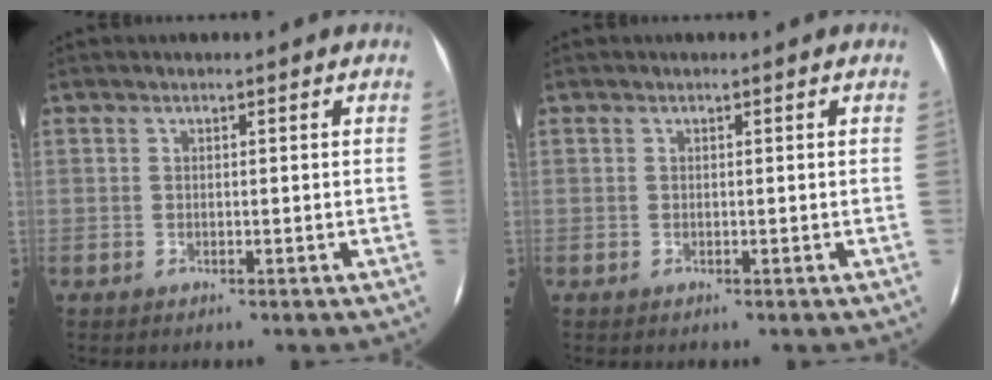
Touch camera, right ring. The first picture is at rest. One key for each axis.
{"total": 0.0}